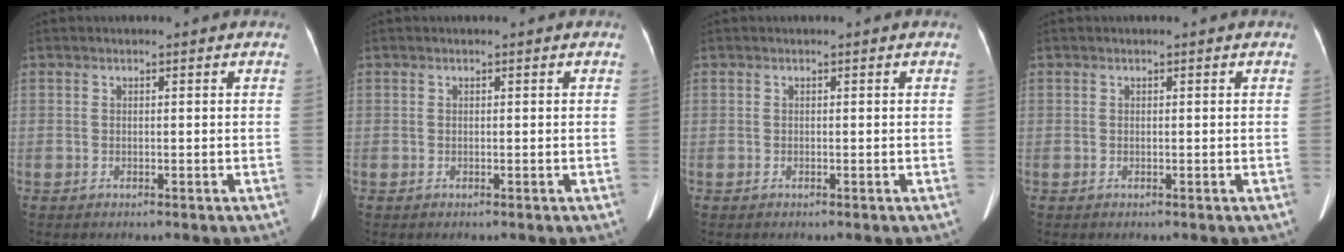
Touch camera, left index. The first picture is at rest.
{"total": 0.0}
{"total": 0.0}
{"total": 0.0}